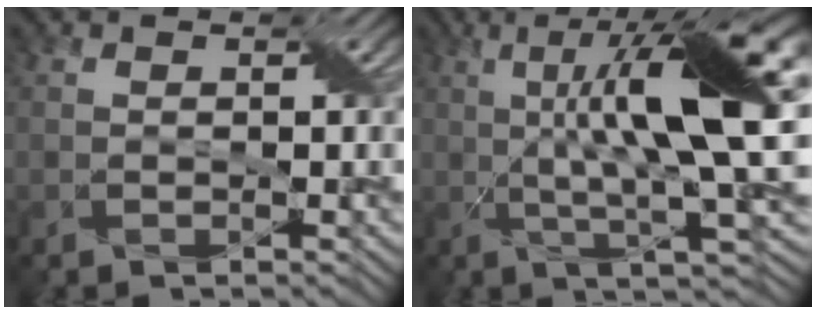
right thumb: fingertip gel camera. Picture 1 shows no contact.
{"total": 14.8, "force": [2.0, 3.9, 14.1], "torque": [-0.230, 0.009, 0.030]}